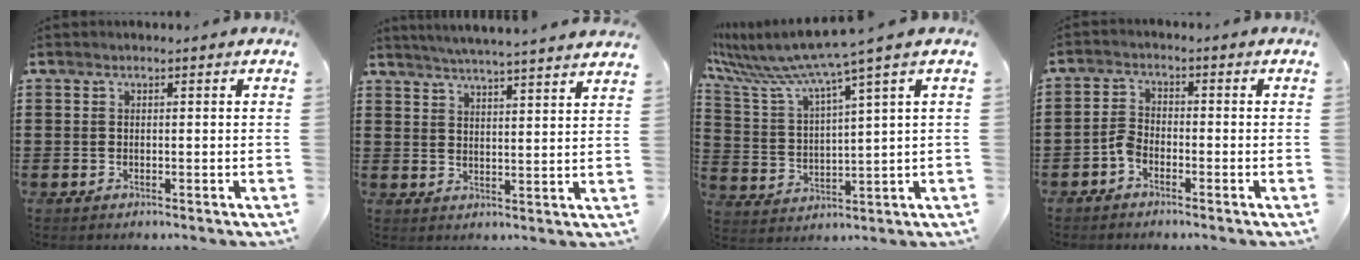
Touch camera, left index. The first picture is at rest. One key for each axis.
{"total": 4.5, "fx": 4.2, "fy": -1.1, "fz": 0.9, "tx": -0.032, "ty": -0.025, "tz": 0.072}
{"total": 7.2, "fx": 5.8, "fy": -0.8, "fz": 4.1, "tx": -0.109, "ty": -0.046, "tz": 0.093}
{"total": 2.7, "fx": -1.7, "fy": 1.3, "fz": 1.6, "tx": -0.047, "ty": 0.004, "tz": -0.039}